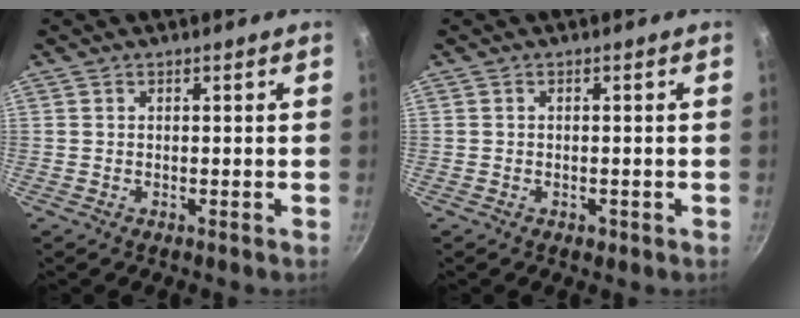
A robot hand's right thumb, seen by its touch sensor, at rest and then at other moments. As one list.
[{"total": 1.3, "force": [-0.6, 0.8, 0.8], "torque": [-0.012, 0.002, -0.005]}]